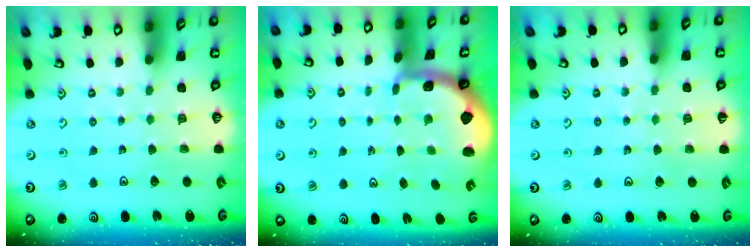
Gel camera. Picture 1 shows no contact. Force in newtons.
{"total": 1.0, "press": 0.9, "slide": 0.4}
{"total": 2.4, "press": 2.4, "slide": 0.5}